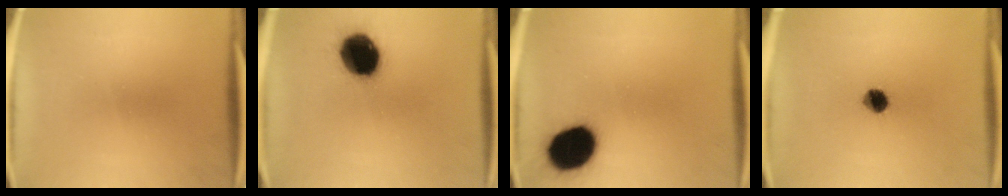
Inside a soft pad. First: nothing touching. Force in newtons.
{"total": 16.8}
{"total": 16.6}
{"total": 5.3}